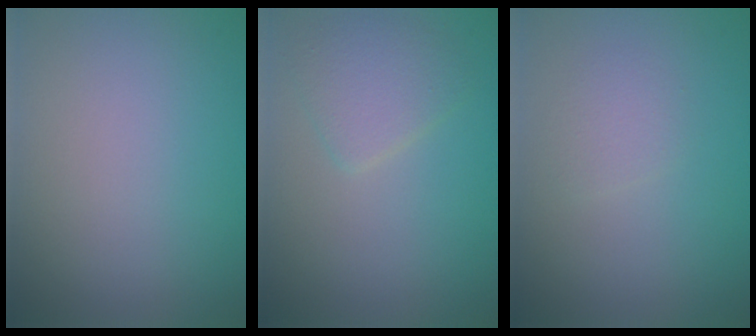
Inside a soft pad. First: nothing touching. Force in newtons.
{"total": 2.6, "press": 2.6, "slide": 0.1}
{"total": 1.3, "press": 1.3, "slide": 0.2}